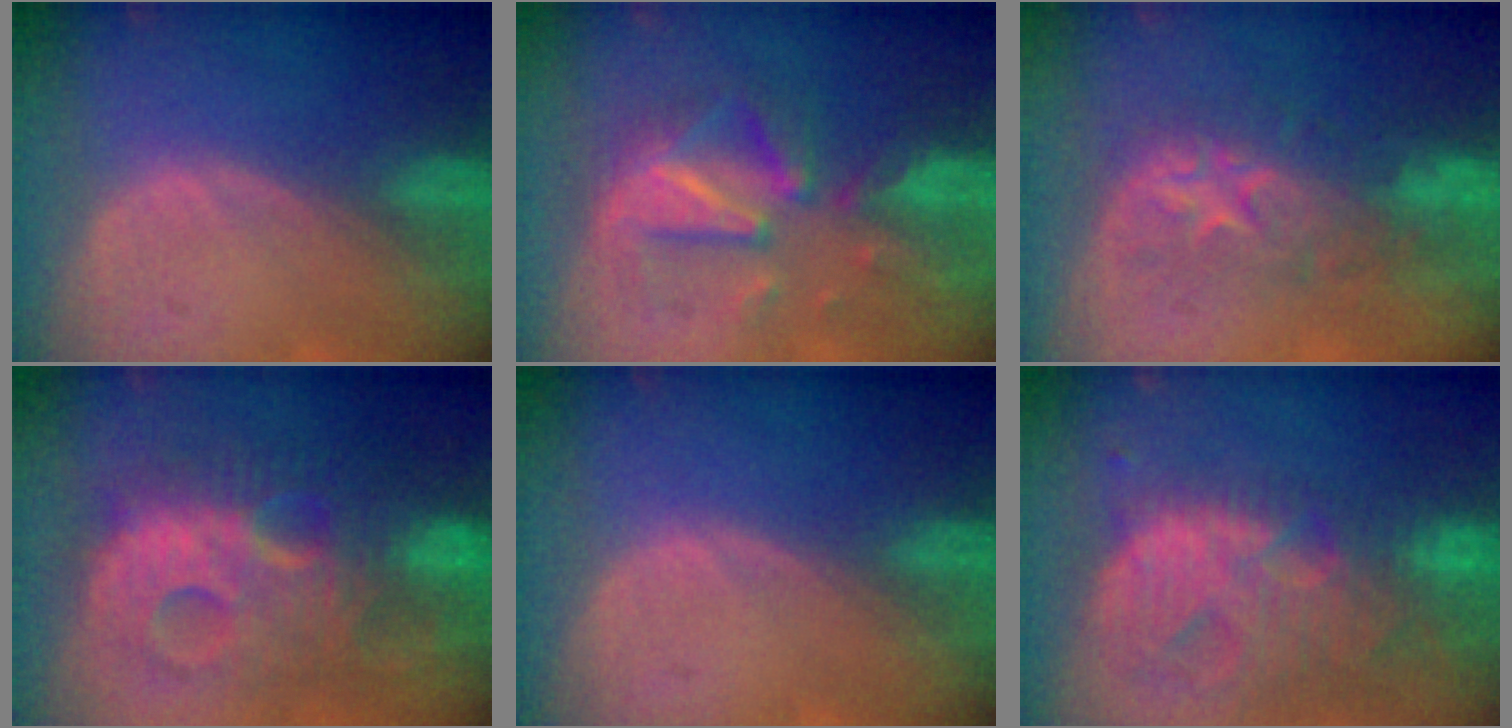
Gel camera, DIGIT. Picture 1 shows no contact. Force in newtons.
{"total": 8.8, "press": 8.8, "slide": 0.4}
{"total": 8.2, "press": 8.2, "slide": 0.5}
{"total": 13.3, "press": 13.2, "slide": 1.3}
{"total": 0.0}
{"total": 13.8, "press": 11.7, "slide": 7.4}